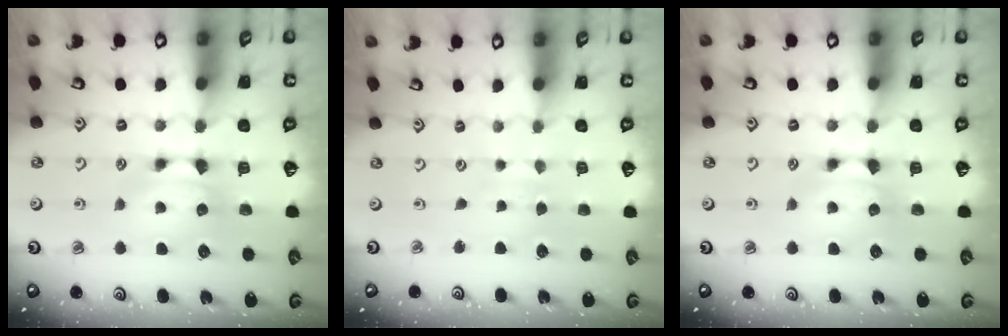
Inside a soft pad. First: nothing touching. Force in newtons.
{"total": 3.7, "press": 3.7, "slide": 0.1}
{"total": 0.0}